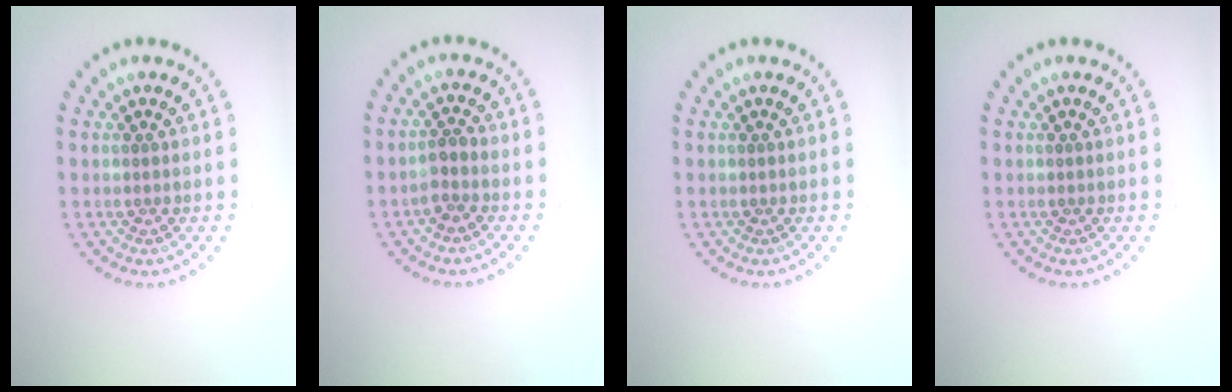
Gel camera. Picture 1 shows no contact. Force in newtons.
{"total": 1.8, "press": 1.5, "slide": 1.0}
{"total": 0.0}
{"total": 0.0}